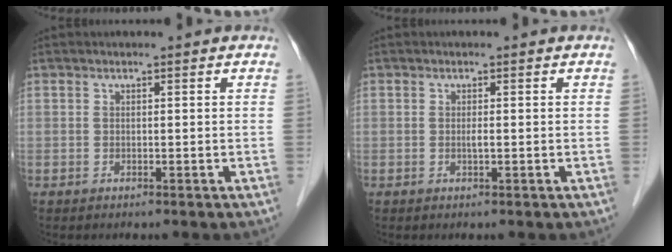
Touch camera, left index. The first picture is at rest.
{"total": 0.7, "force": [0.0, 0.0, 0.7], "torque": [-0.014, -0.001, -0.001]}